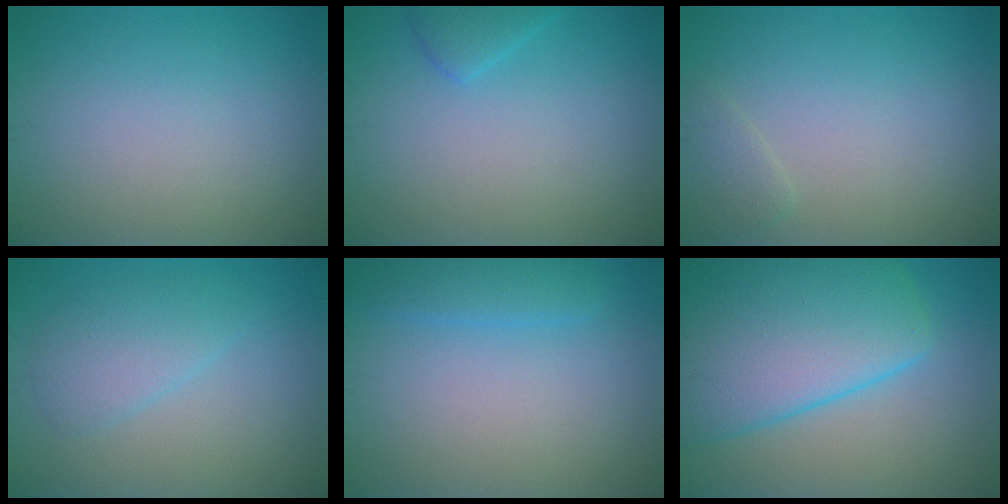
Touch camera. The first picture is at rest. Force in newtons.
{"total": 1.7, "press": 1.7, "slide": 0.1}
{"total": 1.3, "press": 1.3, "slide": 0.2}
{"total": 2.9, "press": 2.9, "slide": 0.2}
{"total": 2.1, "press": 2.1, "slide": 0.1}
{"total": 11.6, "press": 11.6, "slide": 0.4}